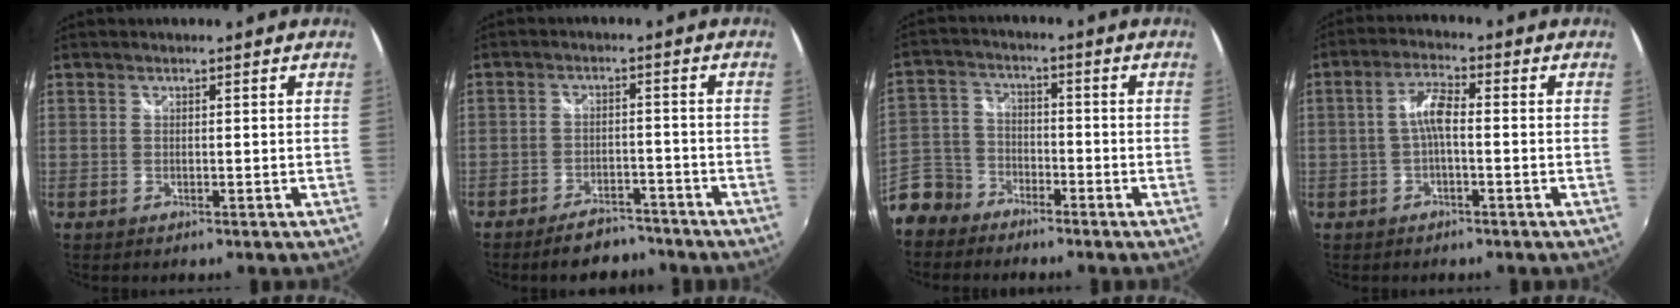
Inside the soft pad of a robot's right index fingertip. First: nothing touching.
{"total": 7.6, "force": [-6.4, 3.2, 2.4], "torque": [-0.062, 0.014, -0.088]}
{"total": 9.9, "force": [-6.9, 6.7, 2.3], "torque": [-0.073, 0.016, -0.140]}
{"total": 4.4, "force": [-0.9, 1.1, 4.2], "torque": [-0.086, 0.013, -0.018]}